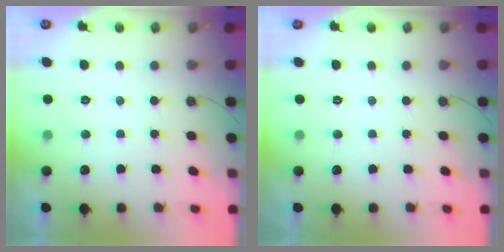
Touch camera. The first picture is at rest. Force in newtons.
{"total": 0.0}